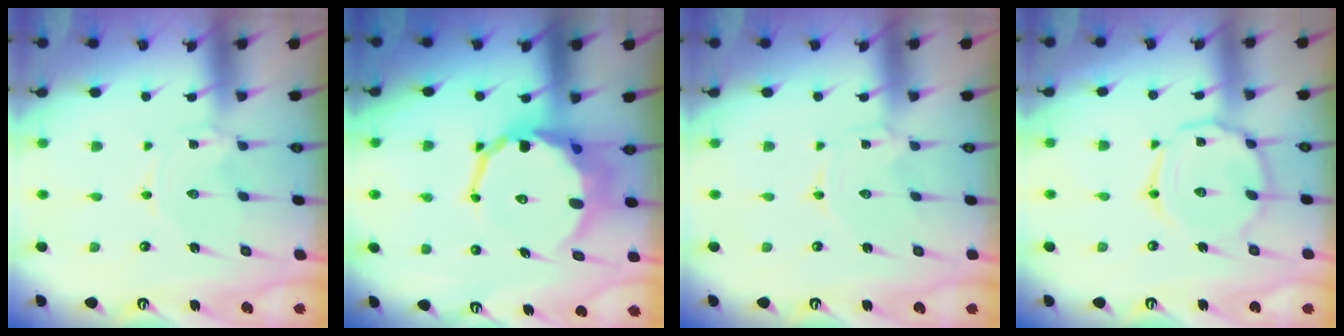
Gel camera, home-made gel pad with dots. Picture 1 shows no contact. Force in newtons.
{"total": 13.6, "press": 13.4, "slide": 2.6}
{"total": 0.0}
{"total": 11.6, "press": 11.6, "slide": 0.5}